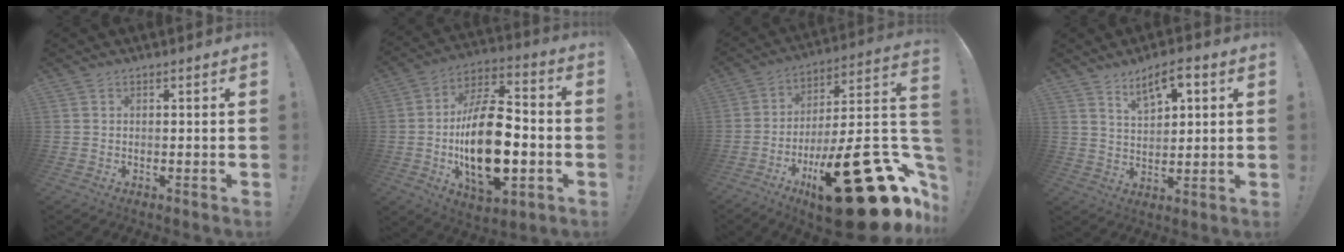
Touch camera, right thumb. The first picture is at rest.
{"total": 24.6, "force": [-4.0, 13.2, 20.3], "torque": [-0.376, 0.011, -0.060]}
{"total": 33.3, "force": [-15.0, 9.0, 28.4], "torque": [-0.357, 0.048, -0.213]}
{"total": 8.1, "force": [4.9, 3.2, 5.6], "torque": [-0.084, -0.019, 0.084]}